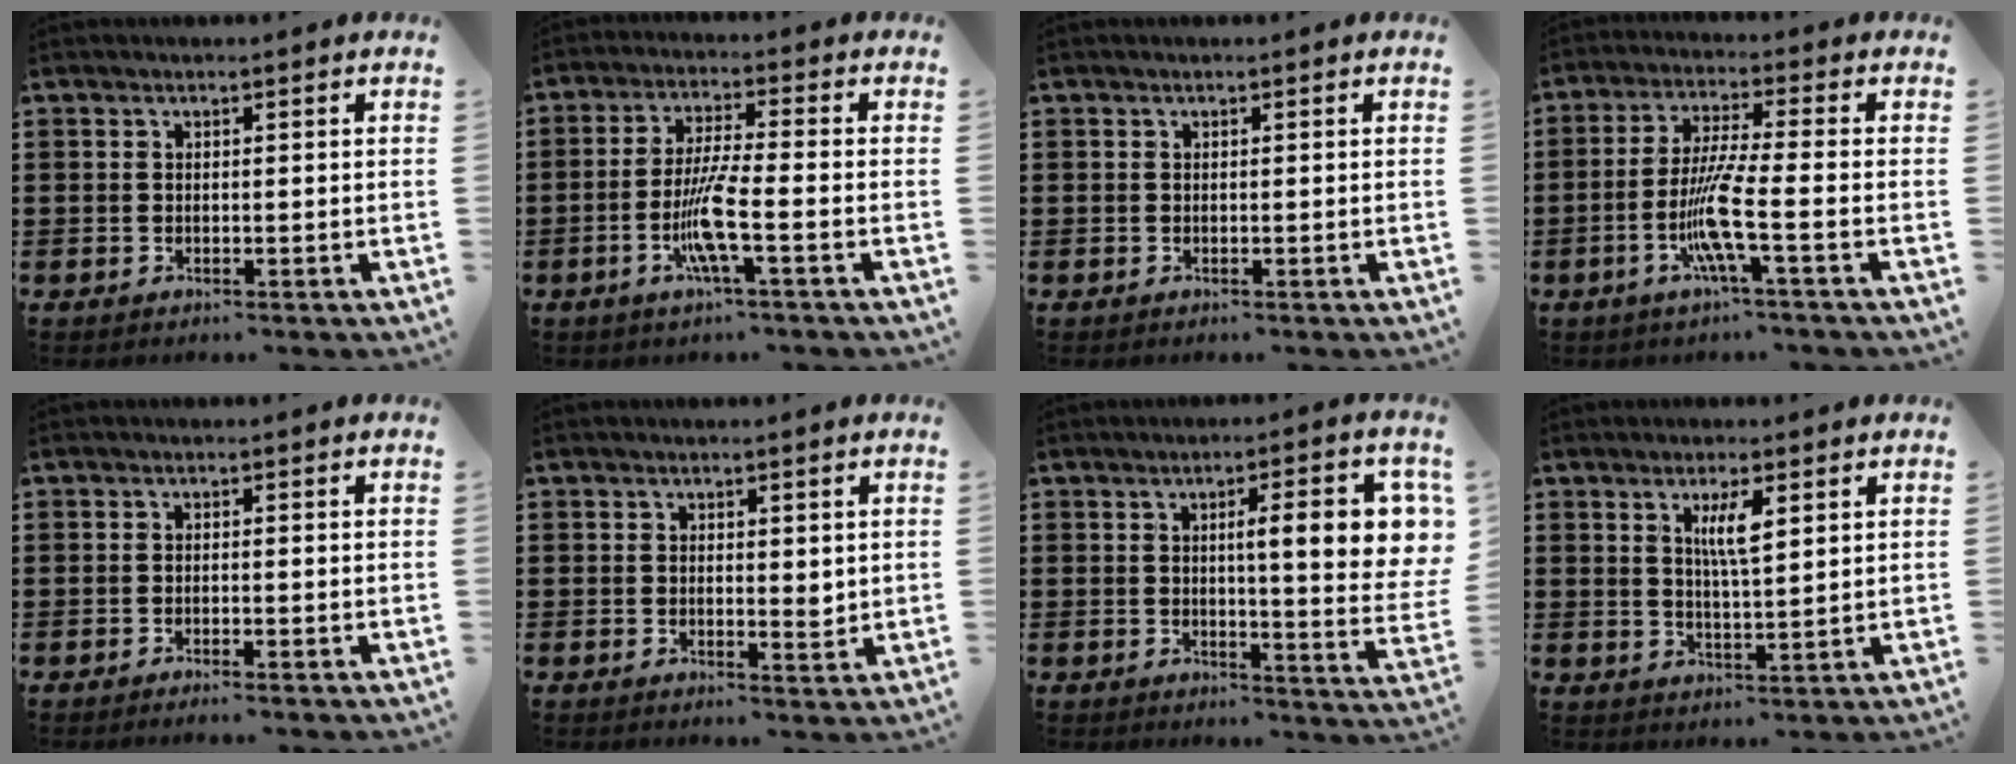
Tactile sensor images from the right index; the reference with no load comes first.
{"total": 7.6, "force": [-2.7, 0.3, 7.1], "torque": [-0.151, -0.018, -0.057]}
{"total": 0.0}
{"total": 8.3, "force": [-2.8, 0.0, 7.8], "torque": [-0.164, -0.018, -0.060]}
{"total": 0.8, "force": [-0.6, 0.0, 0.5], "torque": [-0.009, -0.002, -0.012]}
{"total": 2.0, "force": [0.5, 1.2, 1.6], "torque": [-0.015, -0.001, 0.004]}
{"total": 10.6, "force": [2.6, 2.1, 10.0], "torque": [-0.146, -0.007, 0.034]}
{"total": 4.6, "force": [1.9, 1.1, 4.0], "torque": [-0.077, 0.004, 0.029]}